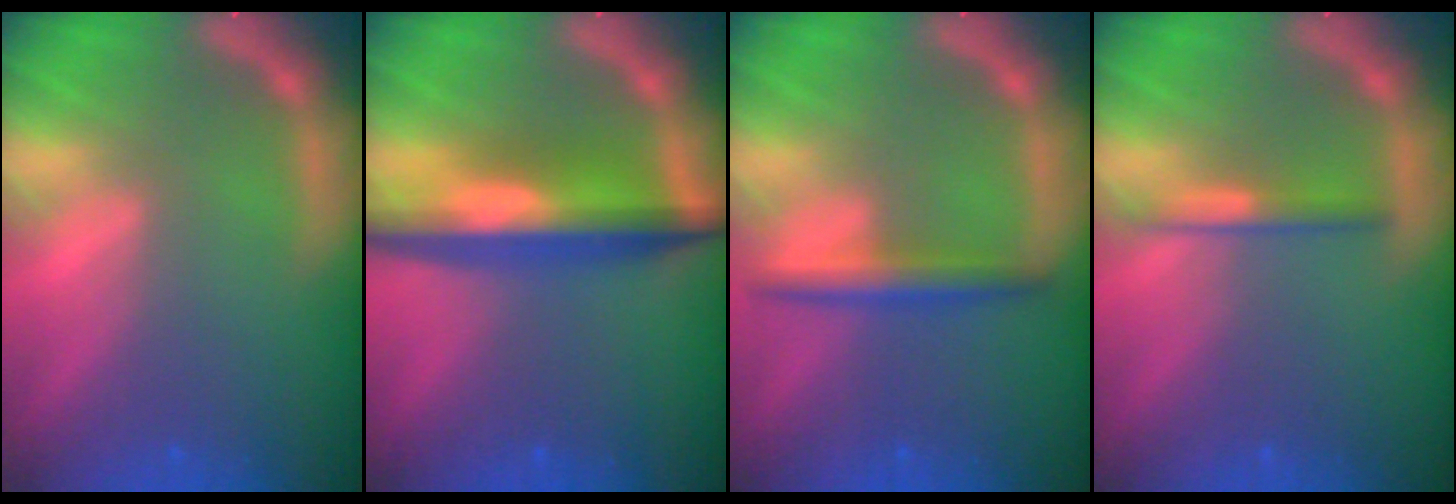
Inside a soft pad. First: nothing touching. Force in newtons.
{"total": 7.5}
{"total": 3.0}
{"total": 2.0}